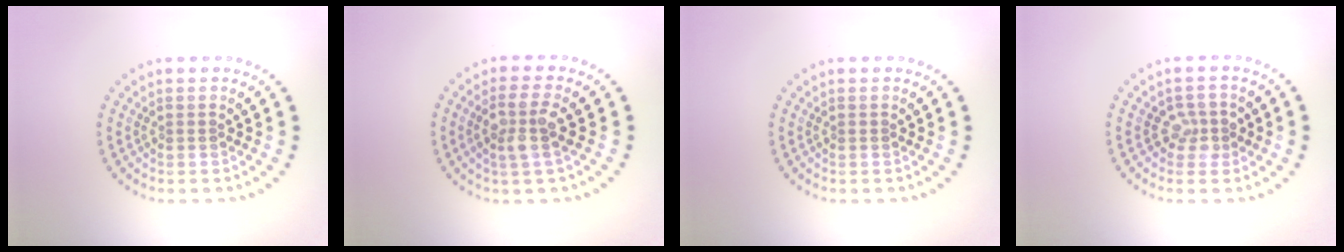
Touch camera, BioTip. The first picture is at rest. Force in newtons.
{"total": 3.0, "press": 2.7, "slide": 1.2}
{"total": 0.0}
{"total": 1.9, "press": 1.7, "slide": 0.8}